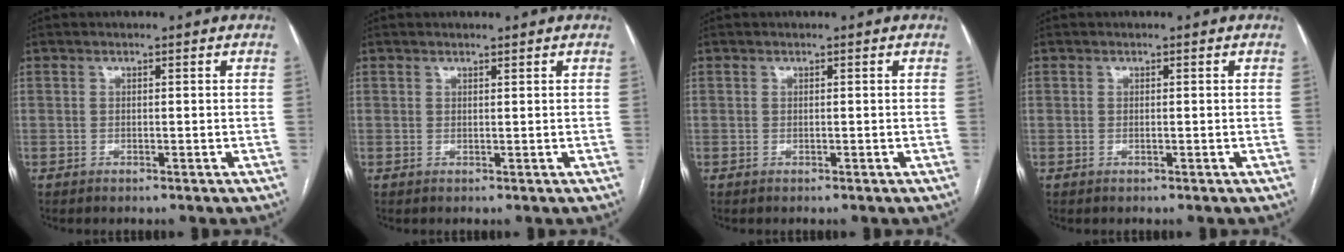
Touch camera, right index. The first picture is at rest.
{"total": 0.6, "force": [0.6, 0.0, 0.2], "torque": [-0.009, 0.000, 0.010]}
{"total": 0.0}
{"total": 0.0}